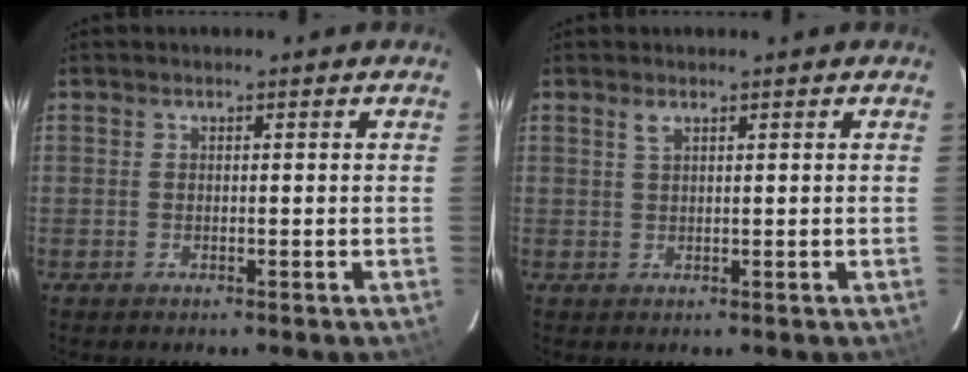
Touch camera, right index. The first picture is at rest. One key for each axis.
{"total": 1.2, "fx": 0.8, "fy": 0.4, "fz": 0.8, "tx": -0.016, "ty": 0.003, "tz": 0.015}